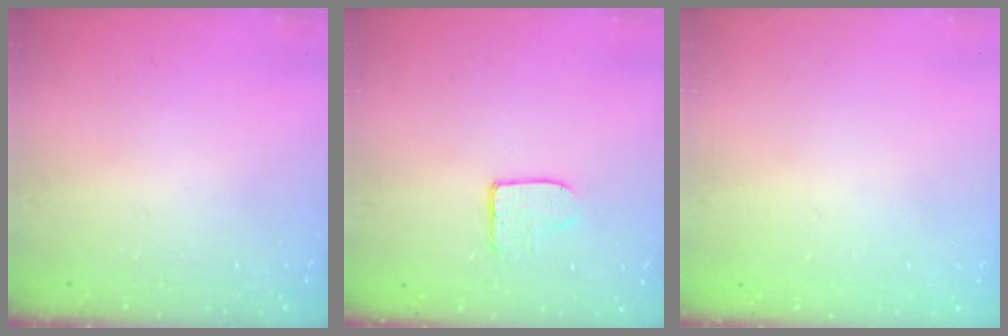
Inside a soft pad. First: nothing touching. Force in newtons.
{"total": 5.1, "press": 5.0, "slide": 0.4}
{"total": 0.0}